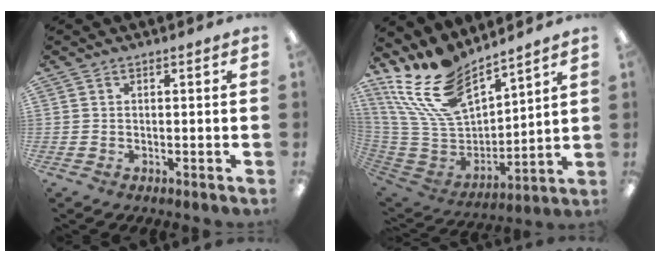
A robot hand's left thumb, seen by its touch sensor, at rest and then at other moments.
{"total": 20.1, "force": [14.9, 8.8, 10.4], "torque": [-0.243, -0.096, 0.273]}